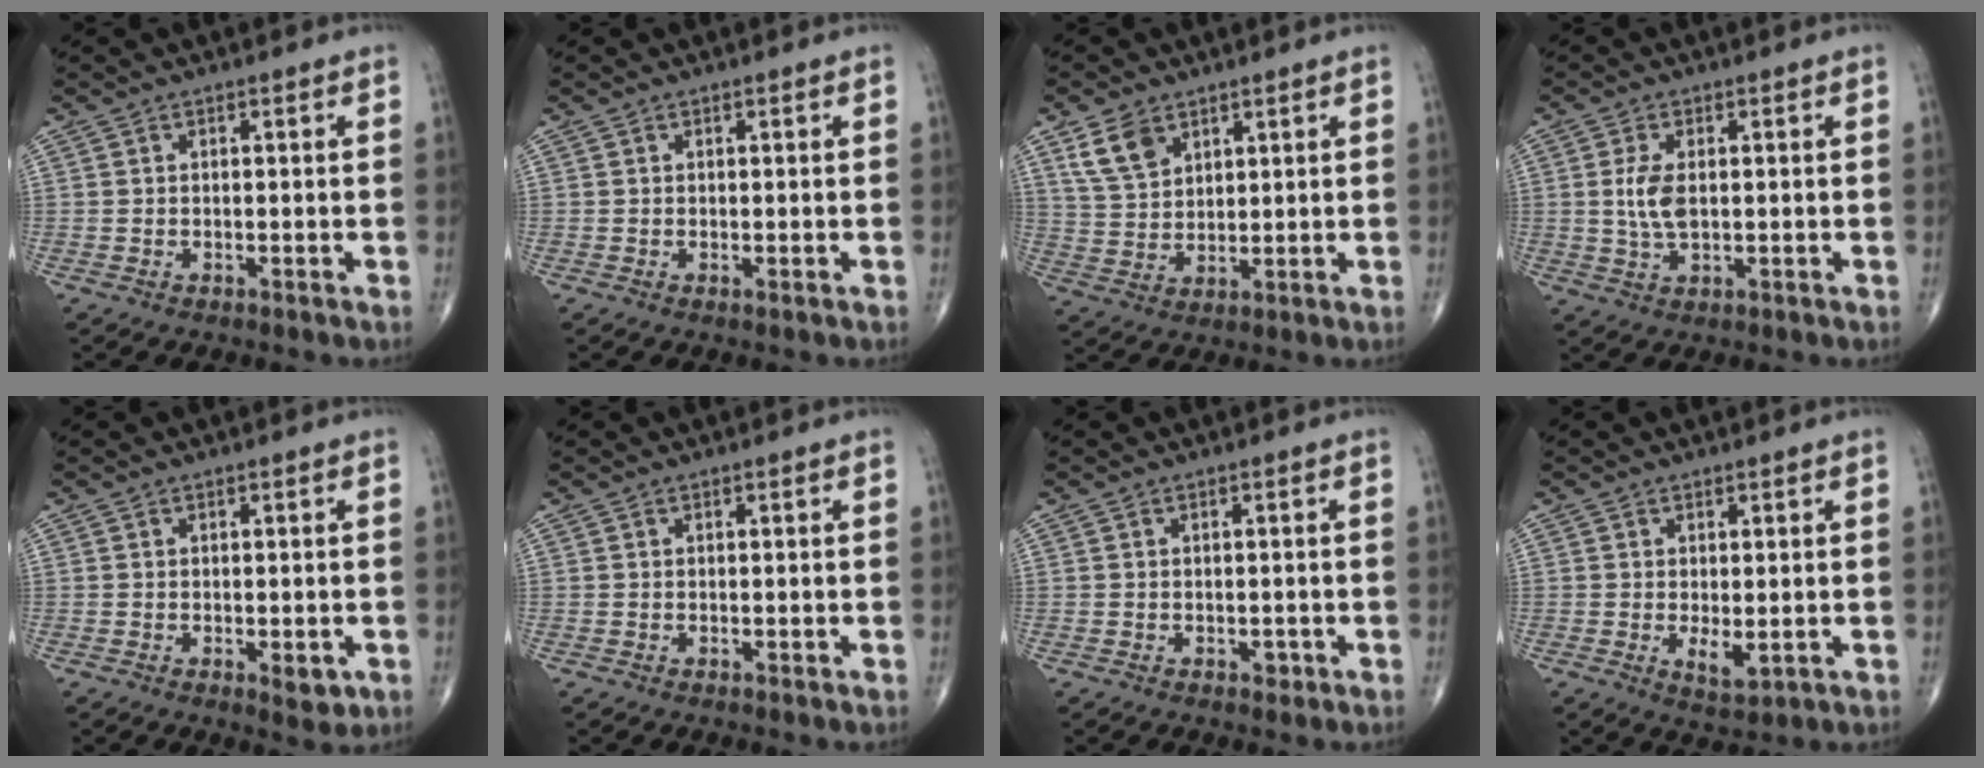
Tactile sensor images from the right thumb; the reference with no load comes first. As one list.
[{"total": 0.0}, {"total": 7.3, "force": [4.3, 4.5, 3.7], "torque": [-0.058, -0.019, 0.092]}, {"total": 5.1, "force": [0.5, 2.6, 4.4], "torque": [-0.096, -0.005, 0.012]}, {"total": 2.9, "force": [-0.8, 1.4, 2.4], "torque": [-0.022, -0.005, -0.004]}, {"total": 0.0}, {"total": 1.0, "force": [-0.3, 0.7, 0.6], "torque": [-0.003, 0.000, -0.003]}, {"total": 3.4, "force": [-0.3, 1.6, 3.0], "torque": [-0.043, -0.011, 0.004]}]